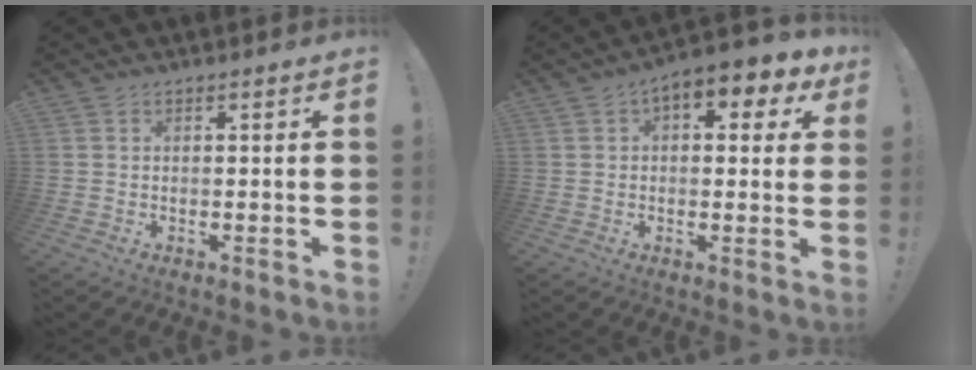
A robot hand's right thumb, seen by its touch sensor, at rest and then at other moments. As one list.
[{"total": 7.2, "force": [3.4, 3.6, 5.2], "torque": [-0.062, -0.014, 0.056]}]